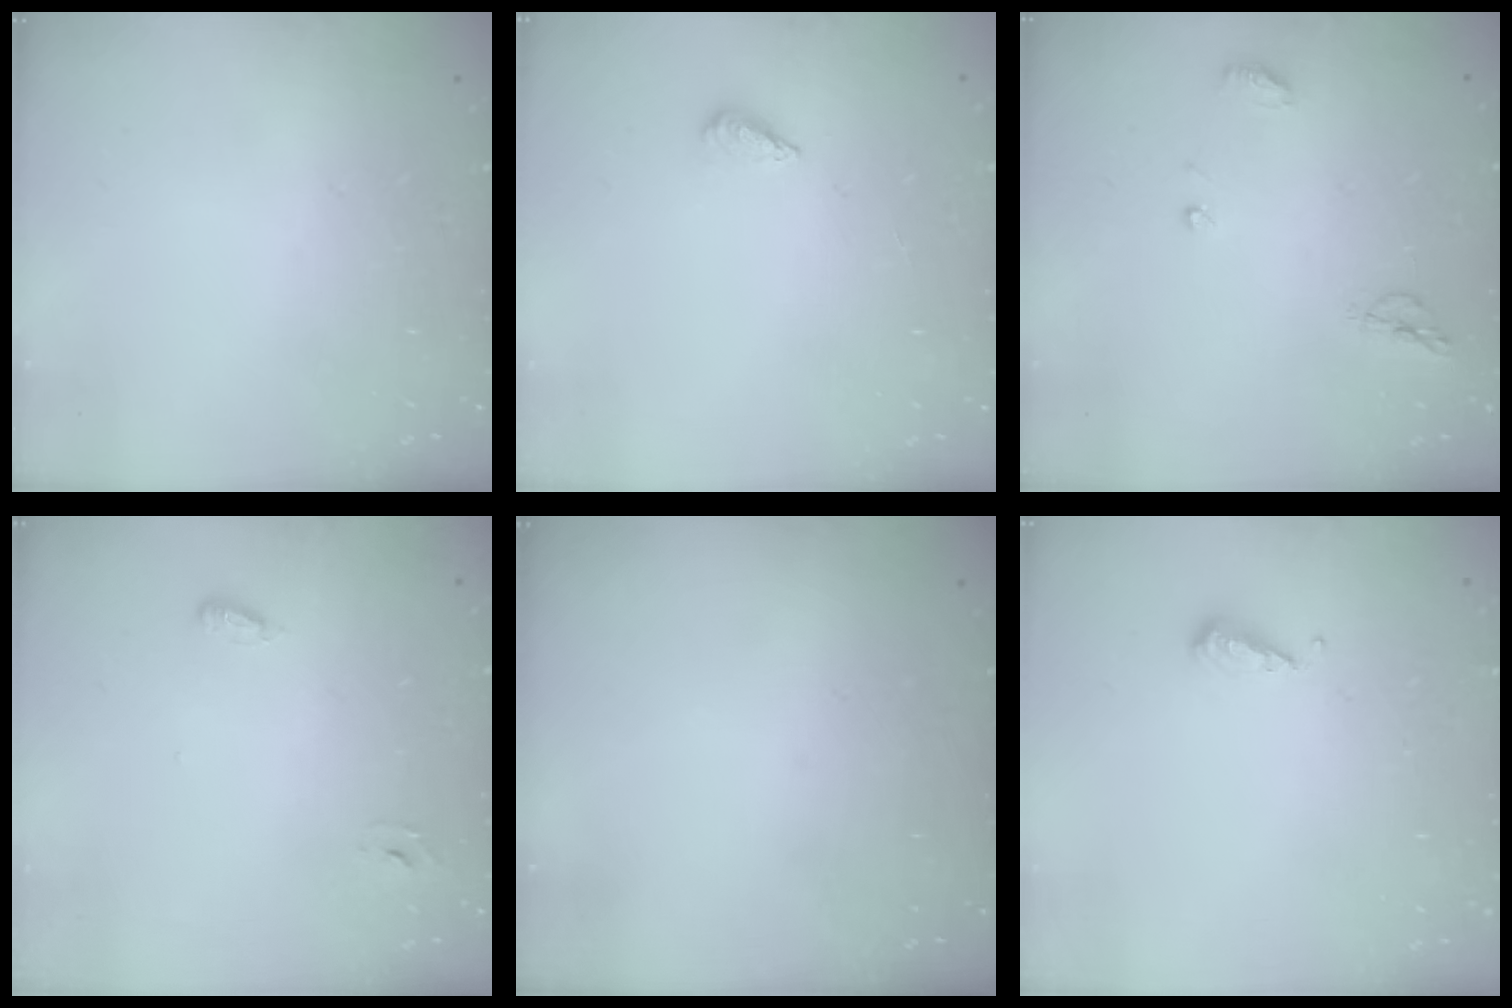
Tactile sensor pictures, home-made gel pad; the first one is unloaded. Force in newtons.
{"total": 2.3, "press": 2.2, "slide": 0.8}
{"total": 6.3, "press": 6.3, "slide": 0.7}
{"total": 2.6, "press": 2.5, "slide": 0.6}
{"total": 0.0}
{"total": 3.8, "press": 3.7, "slide": 0.3}